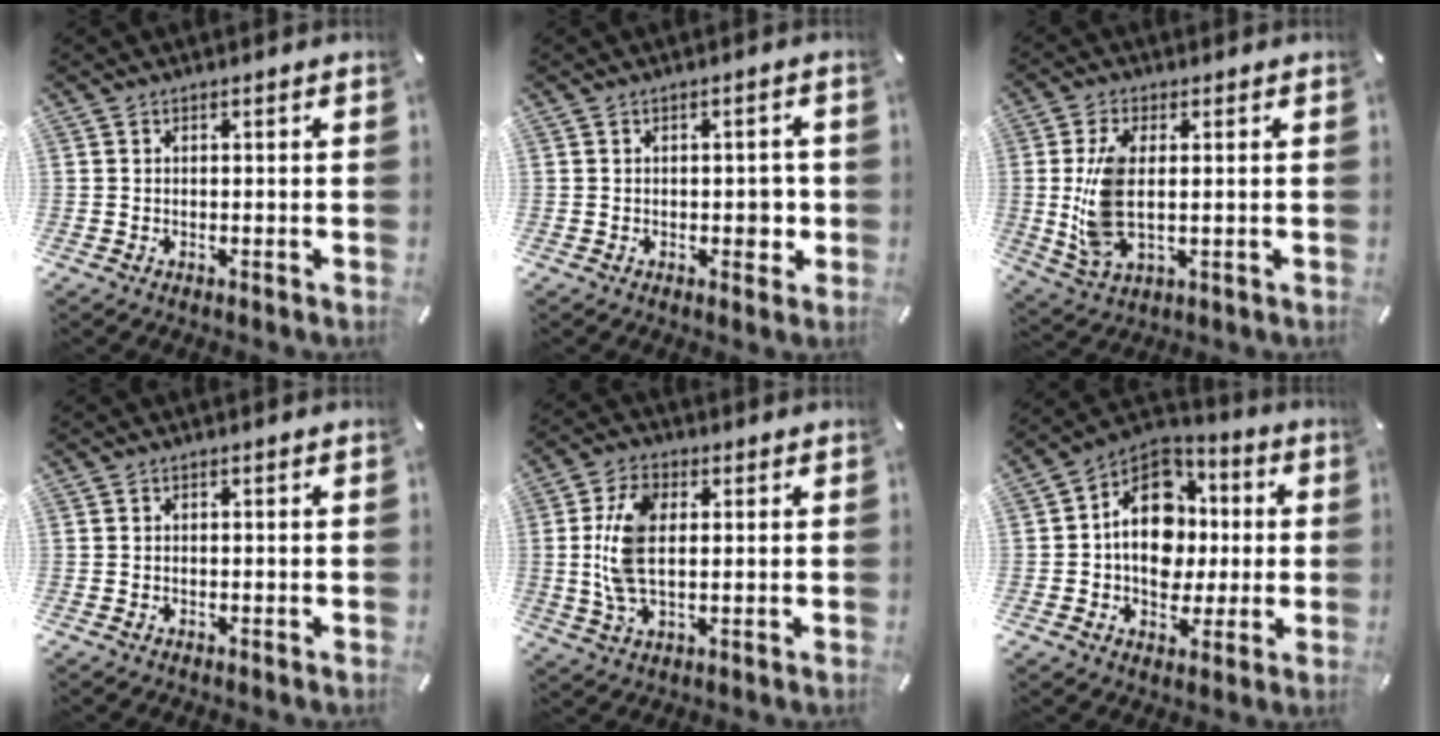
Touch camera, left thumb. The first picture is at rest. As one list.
[{"total": 3.7, "force": [-0.4, 2.2, 2.9], "torque": [-0.025, -0.005, -0.011]}, {"total": 10.7, "force": [0.8, 5.1, 9.3], "torque": [-0.214, -0.015, 0.016]}, {"total": 0.0}, {"total": 10.9, "force": [1.3, 6.1, 8.9], "torque": [-0.205, 0.002, 0.020]}, {"total": 15.4, "force": [0.0, 12.6, 8.9], "torque": [-0.152, 0.006, 0.004]}]